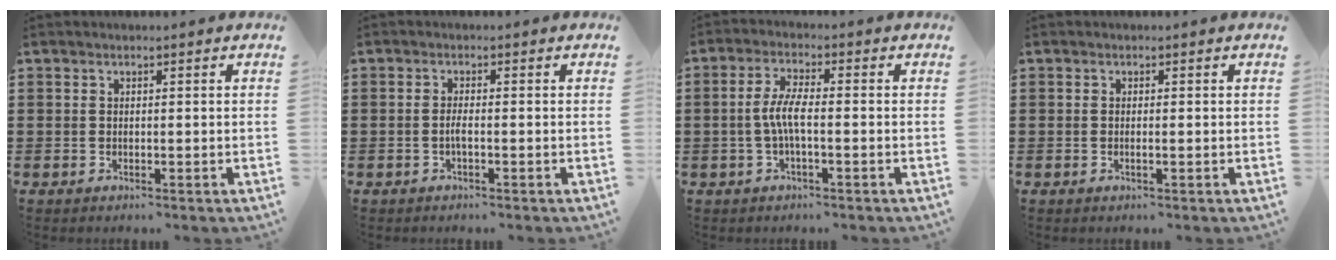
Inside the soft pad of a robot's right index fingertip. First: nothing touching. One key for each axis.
{"total": 1.7, "fx": -0.7, "fy": 0.0, "fz": 1.6, "tx": -0.039, "ty": -0.006, "tz": -0.015}
{"total": 4.6, "fx": -1.0, "fy": 1.0, "fz": 4.4, "tx": -0.101, "ty": -0.004, "tz": -0.026}
{"total": 0.8, "fx": -0.2, "fy": -0.1, "fz": 0.7, "tx": -0.013, "ty": -0.006, "tz": -0.004}